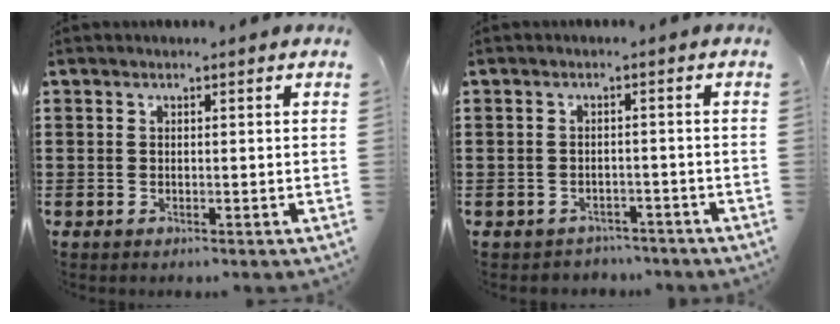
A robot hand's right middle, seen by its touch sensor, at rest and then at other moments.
{"total": 1.8, "force": [-1.7, 0.5, -0.2], "torque": [-0.005, -0.001, -0.040]}